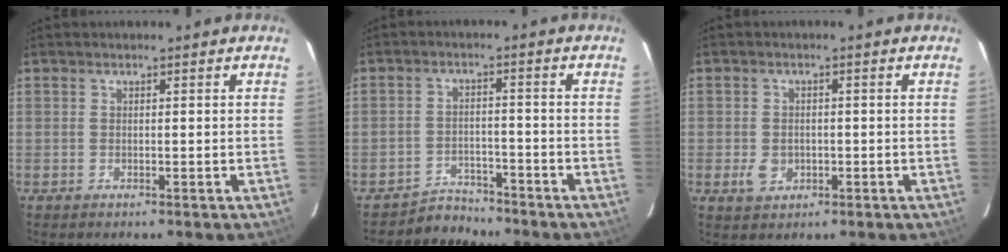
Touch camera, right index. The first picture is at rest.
{"total": 4.7, "force": [-4.3, 1.8, -0.7], "torque": [0.003, 0.016, -0.071]}
{"total": 3.8, "force": [-1.1, 3.0, 2.1], "torque": [-0.043, -0.001, -0.012]}